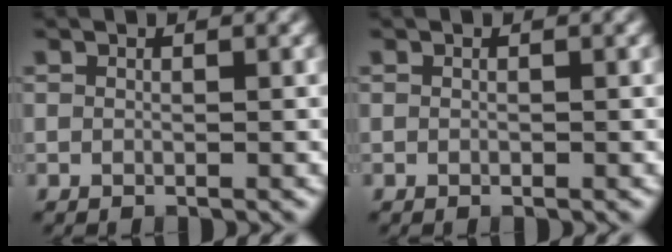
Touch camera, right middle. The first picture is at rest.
{"total": 0.0}